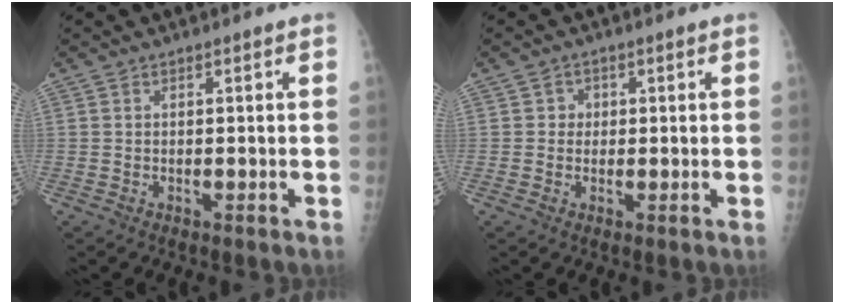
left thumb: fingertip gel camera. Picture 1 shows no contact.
{"total": 2.0, "force": [0.2, 1.9, 0.5], "torque": [0.007, 0.005, 0.000]}